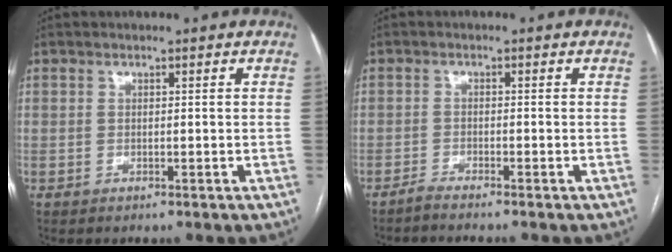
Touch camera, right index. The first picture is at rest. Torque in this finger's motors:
{"motor_torque": [-0.10, -0.52, 0.00, -0.01]}